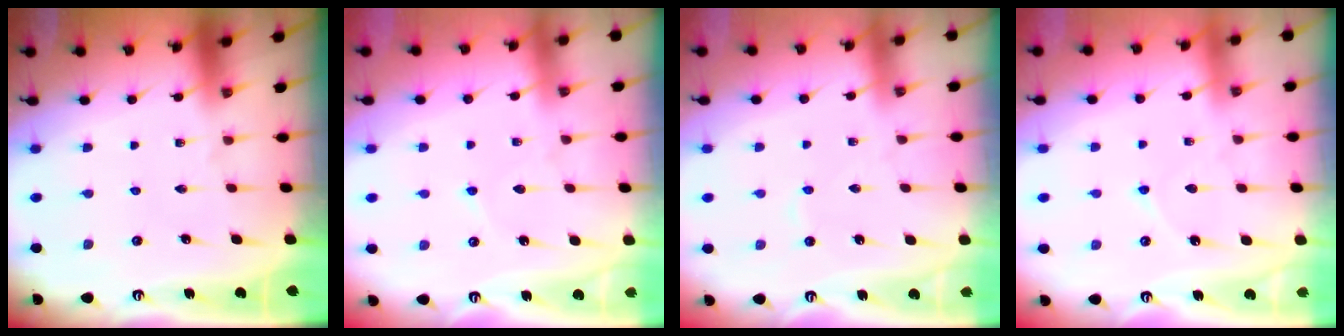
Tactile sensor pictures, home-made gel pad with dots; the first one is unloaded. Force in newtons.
{"total": 6.4, "press": 6.3, "slide": 0.8}
{"total": 2.7, "press": 2.7, "slide": 0.4}
{"total": 5.4, "press": 5.4, "slide": 0.4}